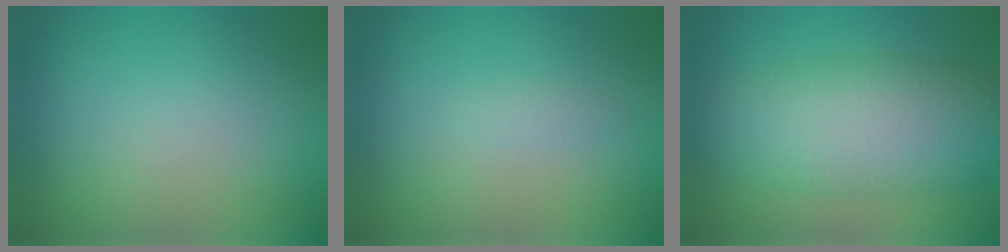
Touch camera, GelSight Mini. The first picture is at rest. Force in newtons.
{"total": 0.6, "press": 0.6, "slide": 0.1}
{"total": 7.7, "press": 7.7, "slide": 0.2}